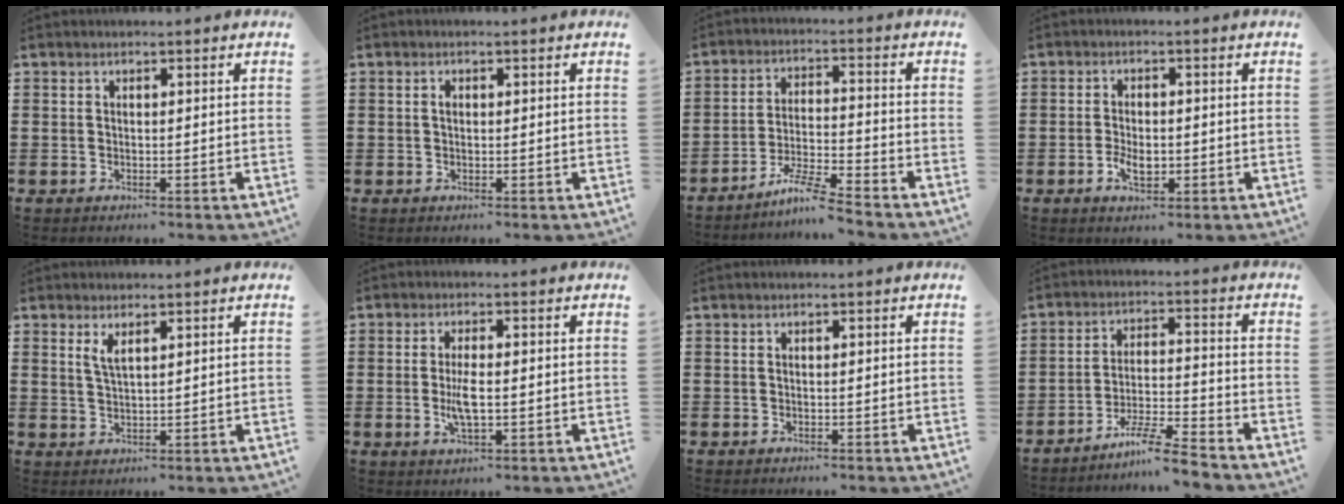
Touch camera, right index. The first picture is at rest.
{"total": 0.8, "force": [0.1, 0.5, 0.6], "torque": [-0.014, 0.000, 0.002]}
{"total": 6.3, "force": [-5.4, -0.6, 3.0], "torque": [-0.073, -0.016, -0.108]}
{"total": 3.3, "force": [-0.9, 1.6, 2.8], "torque": [-0.057, -0.003, -0.016]}
{"total": 2.3, "force": [1.4, 0.7, 1.7], "torque": [-0.036, 0.002, 0.025]}
{"total": 4.4, "force": [-0.6, 1.3, 4.2], "torque": [-0.094, -0.008, -0.017]}
{"total": 0.0}
{"total": 6.8, "force": [-5.9, -0.3, 3.2], "torque": [-0.068, -0.009, -0.114]}